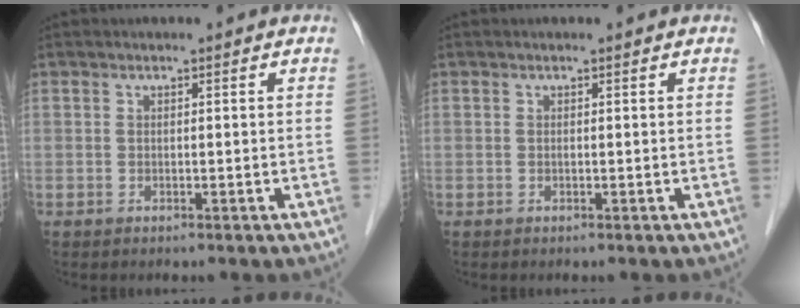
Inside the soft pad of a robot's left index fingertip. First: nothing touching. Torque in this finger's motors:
{"motor_torque": [-0.02, 0.15, -0.03, -0.01]}